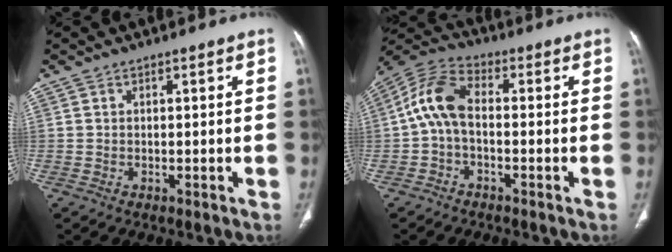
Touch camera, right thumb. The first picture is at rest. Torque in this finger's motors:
{"motor_torque": [-0.51, 0.70, 0.50, -0.45, 0.33]}